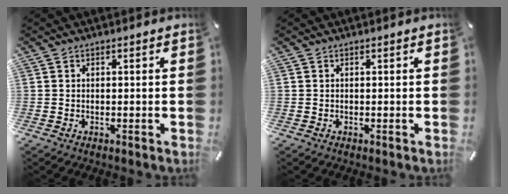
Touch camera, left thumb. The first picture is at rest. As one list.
[{"total": 0.0}]